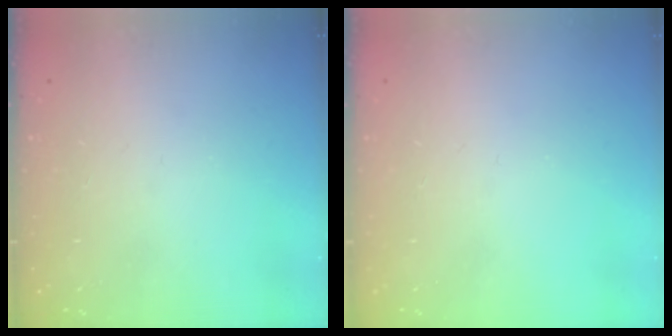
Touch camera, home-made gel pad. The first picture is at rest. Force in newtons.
{"total": 0.0}